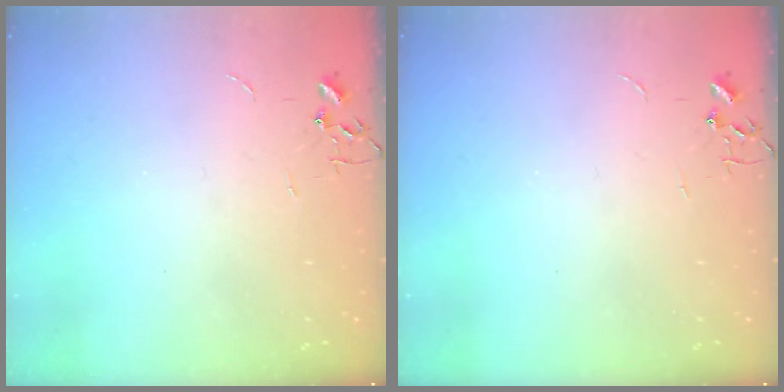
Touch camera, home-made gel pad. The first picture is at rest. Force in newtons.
{"total": 0.0}